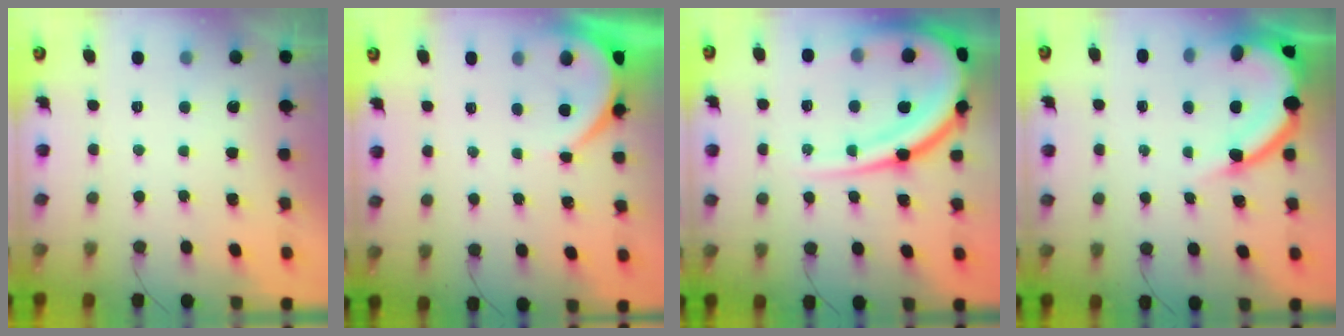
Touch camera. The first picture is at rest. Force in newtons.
{"total": 3.9, "press": 3.9, "slide": 0.6}
{"total": 22.1, "press": 22.0, "slide": 2.0}
{"total": 12.7, "press": 12.7, "slide": 1.1}